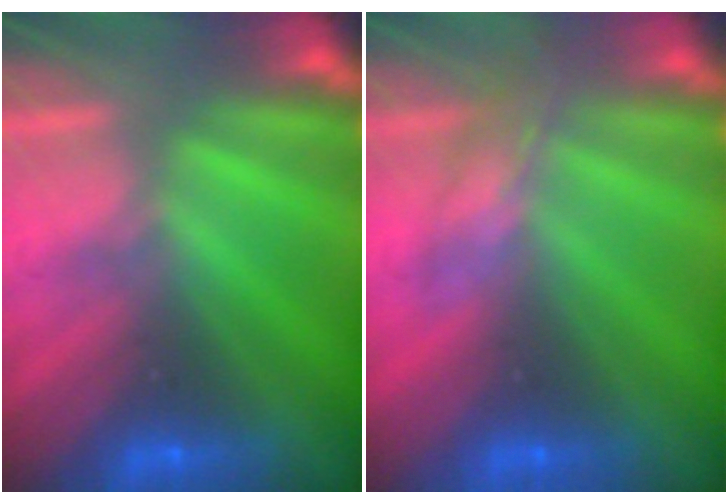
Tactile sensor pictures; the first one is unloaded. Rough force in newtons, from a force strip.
{"total": 2.3}